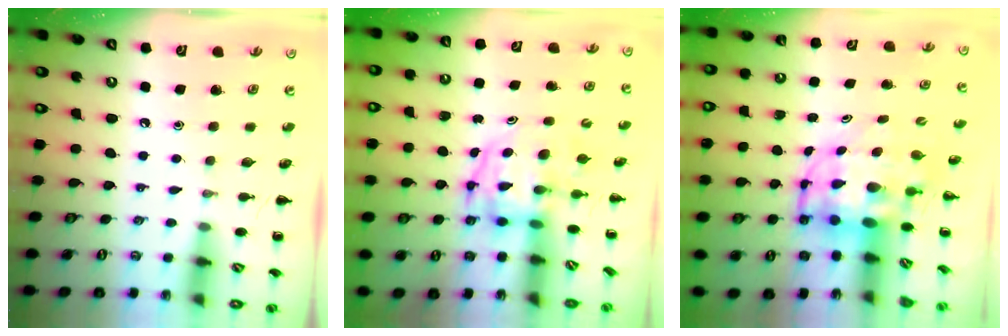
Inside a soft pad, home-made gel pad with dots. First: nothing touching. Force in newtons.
{"total": 3.9, "press": 3.9, "slide": 0.6}
{"total": 6.5, "press": 6.2, "slide": 2.0}